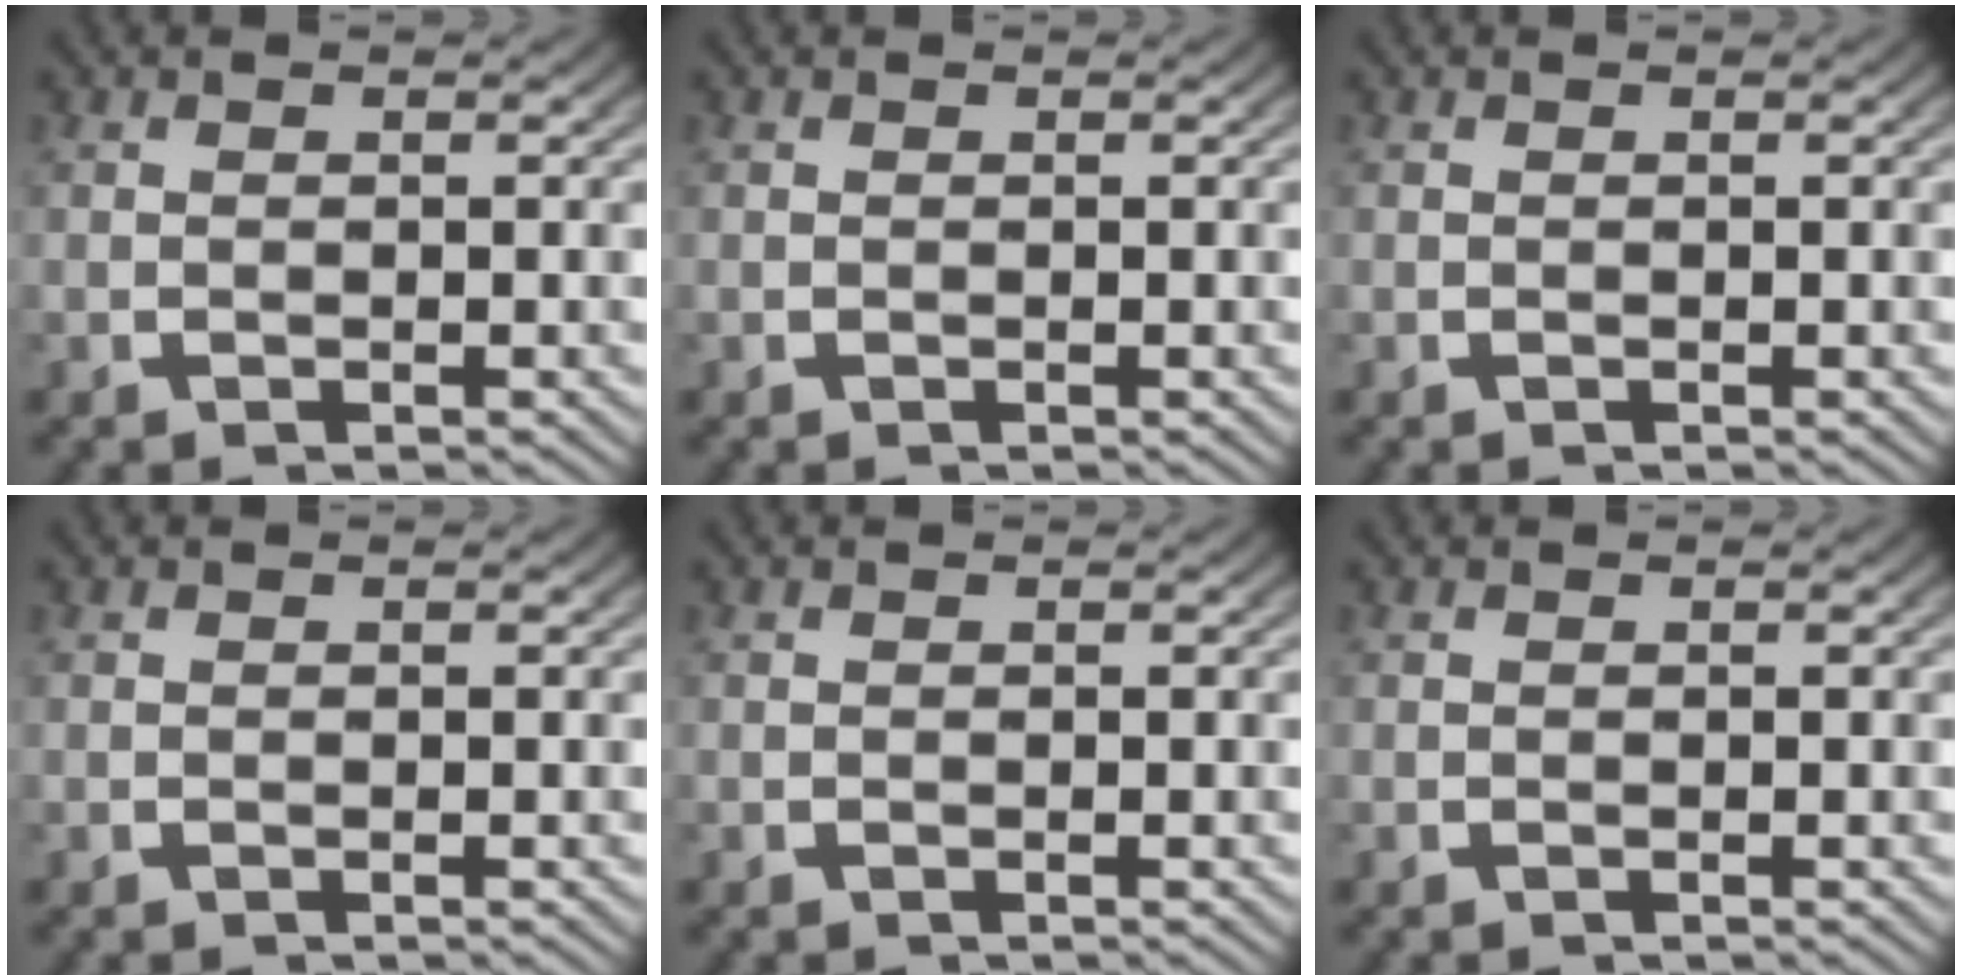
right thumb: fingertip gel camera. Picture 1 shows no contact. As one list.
[{"total": 0.0}, {"total": 0.0}, {"total": 0.0}, {"total": 0.0}, {"total": 0.0}]